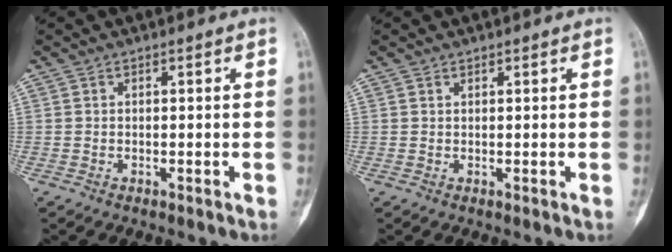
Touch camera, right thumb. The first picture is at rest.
{"total": 0.5, "force": [0.5, 0.3, 0.0], "torque": [-0.001, -0.003, 0.006]}